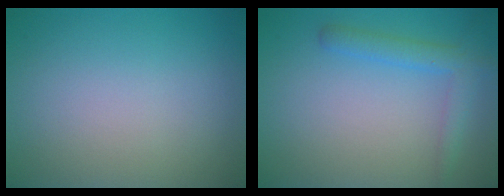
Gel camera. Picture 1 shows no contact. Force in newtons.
{"total": 2.6, "press": 2.6, "slide": 0.1}